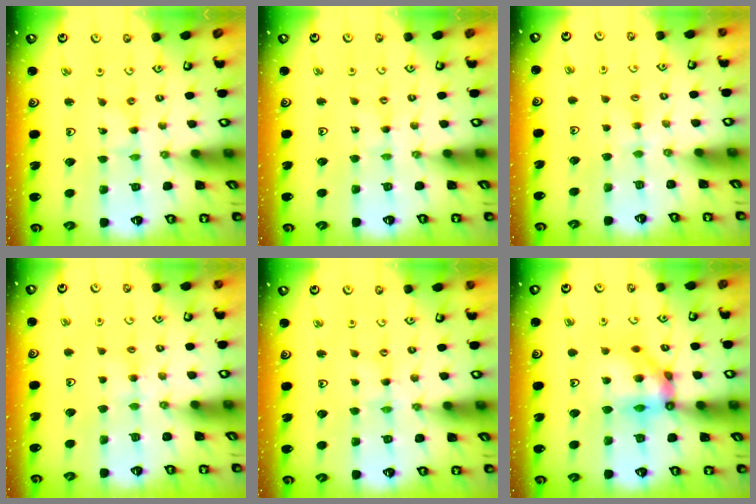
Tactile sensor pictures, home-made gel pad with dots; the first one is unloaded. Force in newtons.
{"total": 1.1, "press": 1.1, "slide": 0.2}
{"total": 2.4, "press": 2.3, "slide": 0.4}
{"total": 3.9, "press": 3.9, "slide": 0.4}
{"total": 2.4, "press": 2.3, "slide": 0.4}
{"total": 10.6, "press": 10.6, "slide": 1.3}